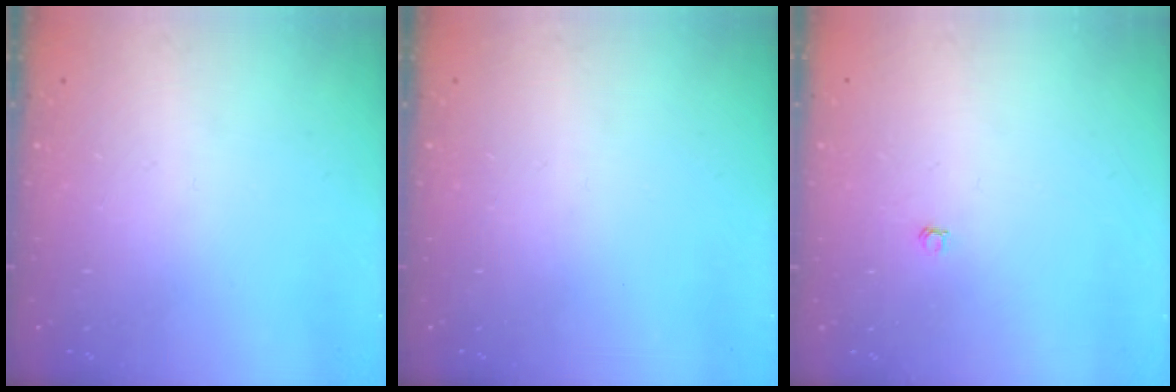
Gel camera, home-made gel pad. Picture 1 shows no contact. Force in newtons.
{"total": 0.0}
{"total": 3.0, "press": 3.0, "slide": 0.3}